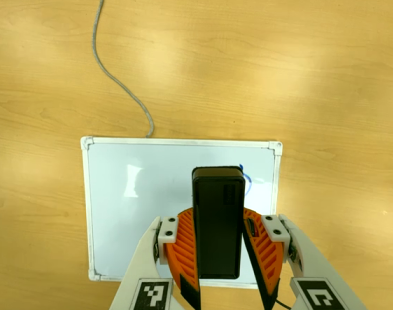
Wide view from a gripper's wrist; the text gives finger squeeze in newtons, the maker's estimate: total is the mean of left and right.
{"total": 6.4, "left": 6.1, "right": 6.8}